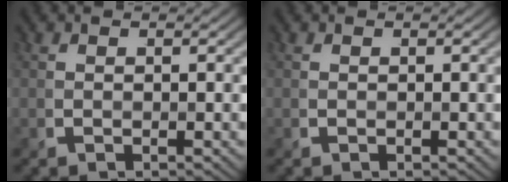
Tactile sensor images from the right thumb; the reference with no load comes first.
{"total": 0.0}